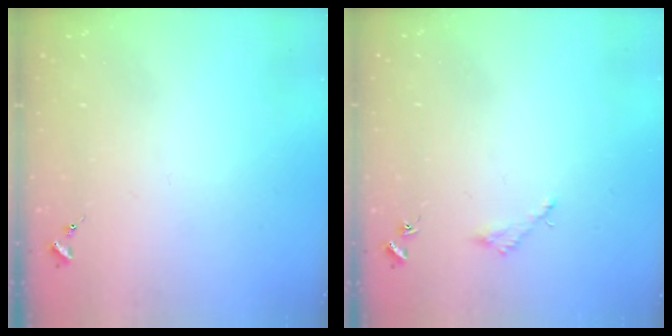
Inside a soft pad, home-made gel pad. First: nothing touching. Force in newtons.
{"total": 1.6, "press": 1.6, "slide": 0.2}